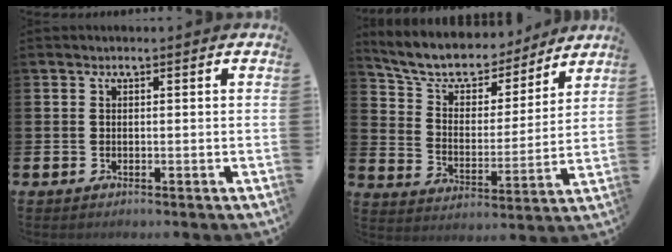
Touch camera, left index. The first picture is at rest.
{"total": 8.5, "force": [7.7, 3.1, 2.0], "torque": [-0.074, -0.057, 0.134]}